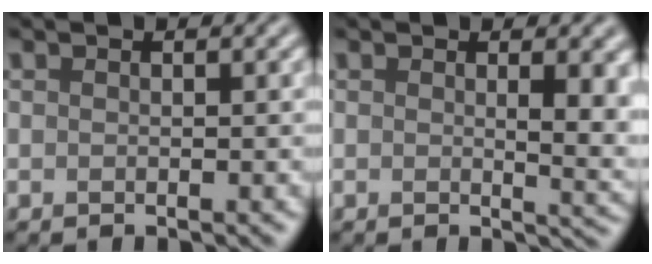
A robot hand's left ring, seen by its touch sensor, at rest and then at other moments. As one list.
[{"total": 4.1, "force": [1.0, 1.4, 3.8], "torque": [-0.037, -0.003, 0.016]}]